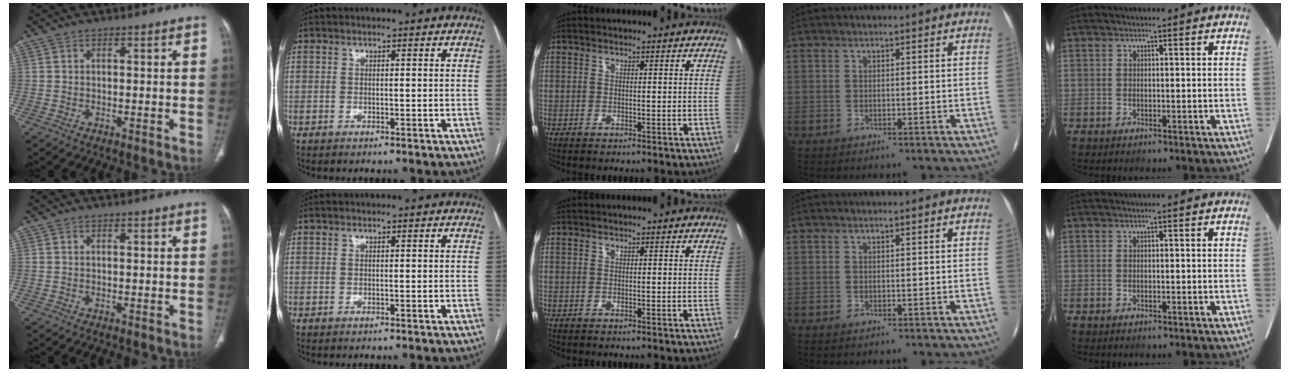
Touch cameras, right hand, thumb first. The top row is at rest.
{}